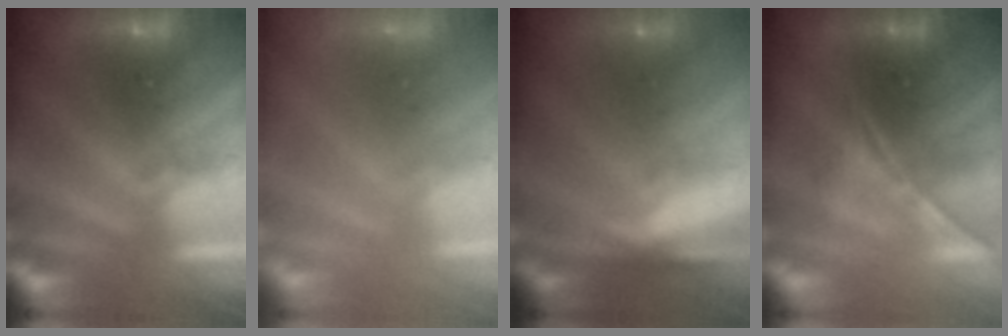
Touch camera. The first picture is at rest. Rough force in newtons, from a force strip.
{"total": 7.8}
{"total": 5.6}
{"total": 1.7}